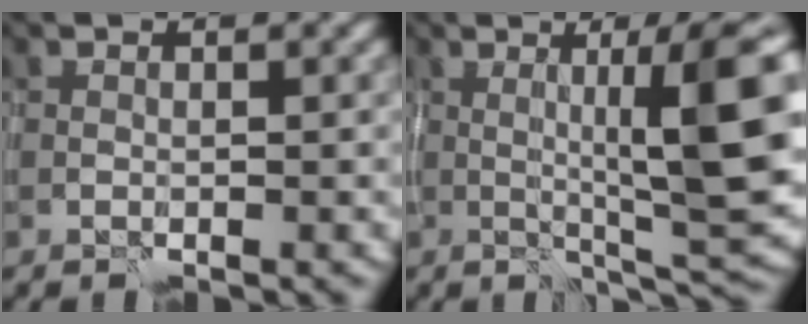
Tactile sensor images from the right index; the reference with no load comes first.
{"total": 10.1, "force": [1.1, 1.6, 9.9], "torque": [-0.138, 0.008, 0.021]}